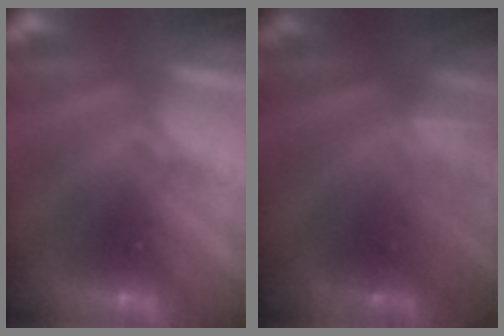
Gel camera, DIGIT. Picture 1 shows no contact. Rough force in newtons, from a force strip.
{"total": 1.2}